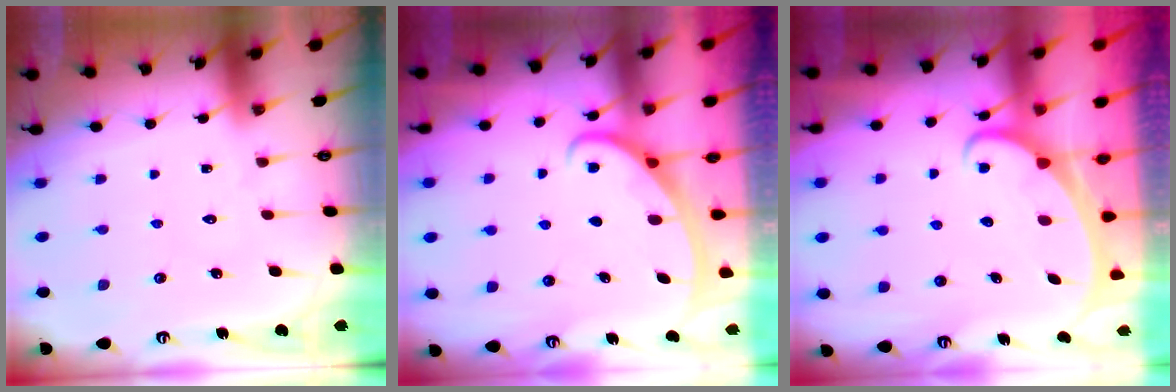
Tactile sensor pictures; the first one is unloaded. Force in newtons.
{"total": 3.0, "press": 3.0, "slide": 0.4}
{"total": 2.1, "press": 2.1, "slide": 0.3}